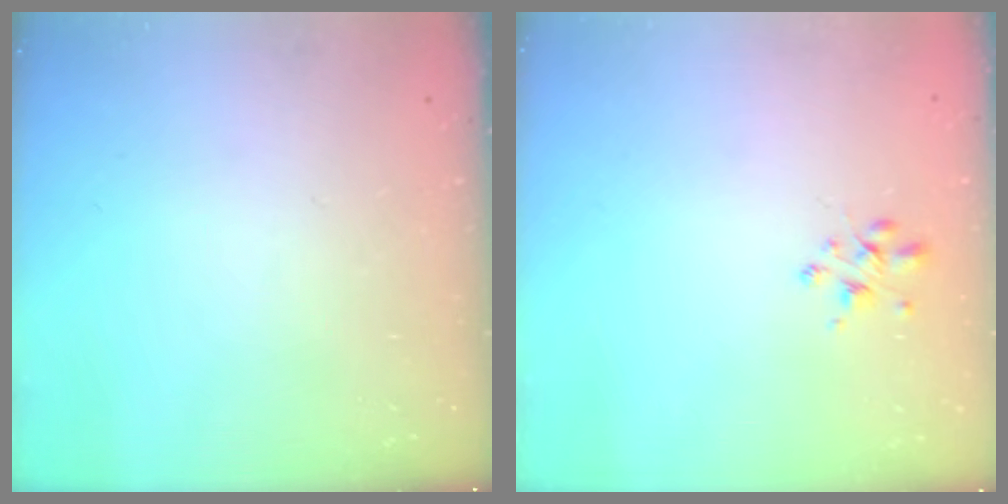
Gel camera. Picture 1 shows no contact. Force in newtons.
{"total": 2.6, "press": 2.6, "slide": 0.4}